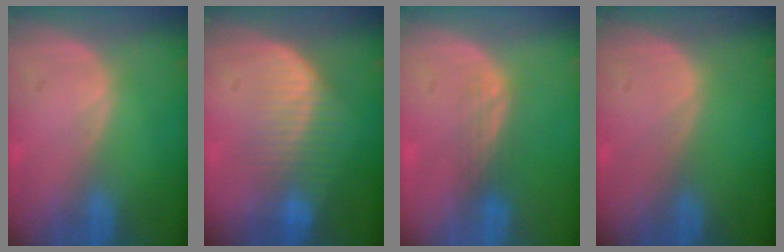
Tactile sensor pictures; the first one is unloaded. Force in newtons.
{"total": 7.2, "press": 6.6, "slide": 2.8}
{"total": 2.9, "press": 2.5, "slide": 1.5}
{"total": 0.0}